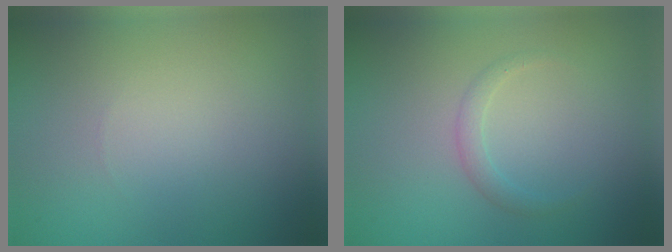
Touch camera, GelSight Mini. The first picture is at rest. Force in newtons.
{"total": 1.2, "press": 1.2, "slide": 0.0}